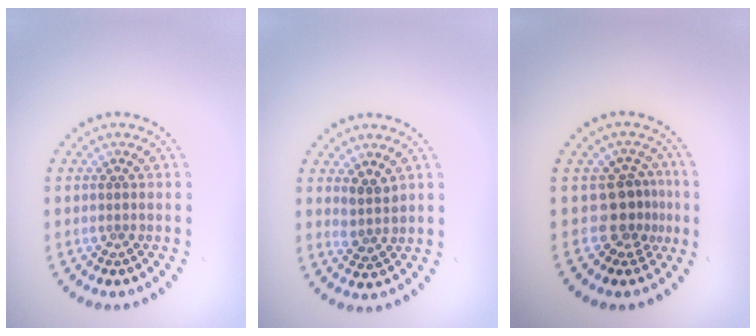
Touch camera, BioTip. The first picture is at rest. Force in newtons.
{"total": 1.8, "press": 1.5, "slide": 1.0}
{"total": 2.8, "press": 2.0, "slide": 1.9}